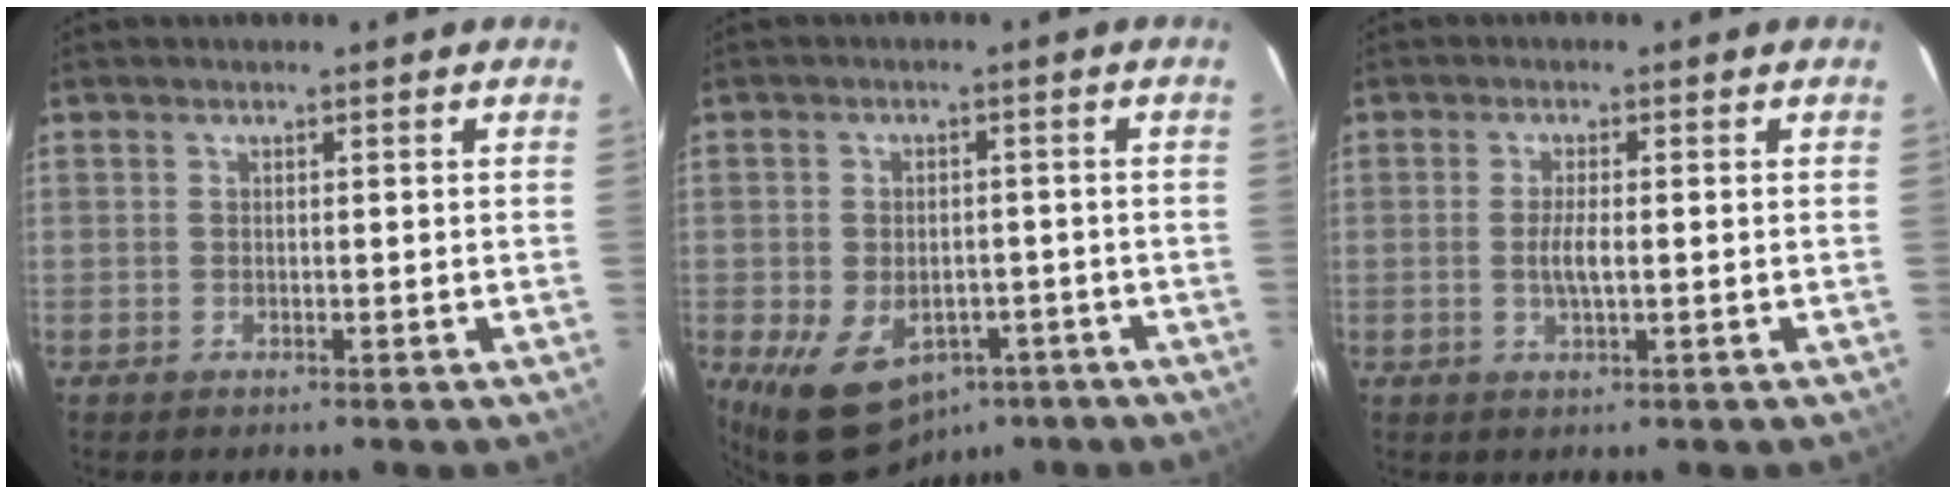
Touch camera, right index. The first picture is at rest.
{"total": 12.4, "force": [-6.3, 8.5, 6.6], "torque": [-0.143, -0.005, -0.076]}
{"total": 3.1, "force": [-0.3, 0.6, 3.0], "torque": [-0.058, -0.003, -0.006]}